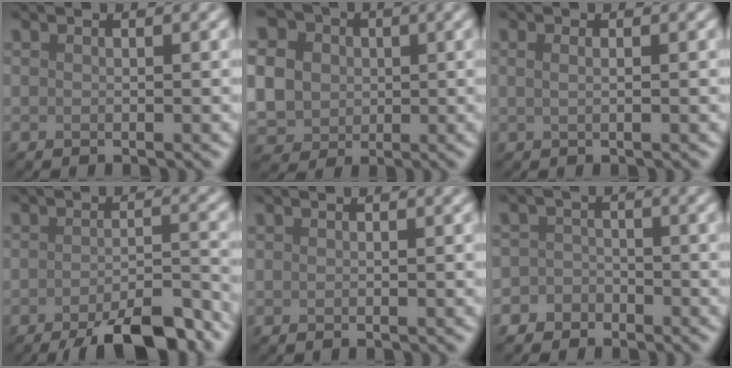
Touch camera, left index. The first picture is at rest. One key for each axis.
{"total": 11.1, "fx": 1.7, "fy": 9.6, "fz": 5.4, "tx": -0.135, "ty": 0.015, "tz": 0.015}
{"total": 1.5, "fx": 0.6, "fy": 0.7, "fz": 1.1, "tx": -0.010, "ty": -0.002, "tz": -0.002}
{"total": 7.6, "fx": -5.2, "fy": 2.0, "fz": 5.2, "tx": -0.073, "ty": -0.001, "tz": -0.080}
{"total": 0.0}
{"total": 2.6, "fx": -1.7, "fy": 2.1, "fz": 0.0, "tx": 0.038, "ty": 0.006, "tz": -0.040}